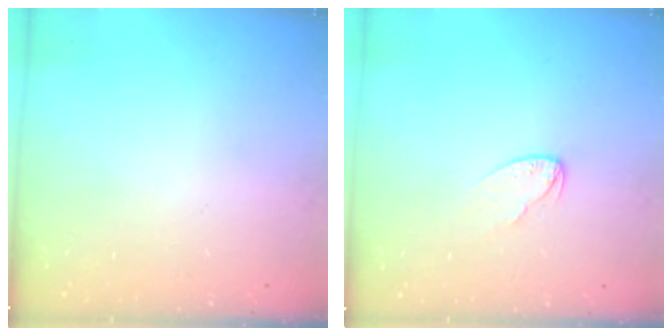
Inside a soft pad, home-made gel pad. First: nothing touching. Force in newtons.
{"total": 4.8, "press": 4.8, "slide": 0.4}